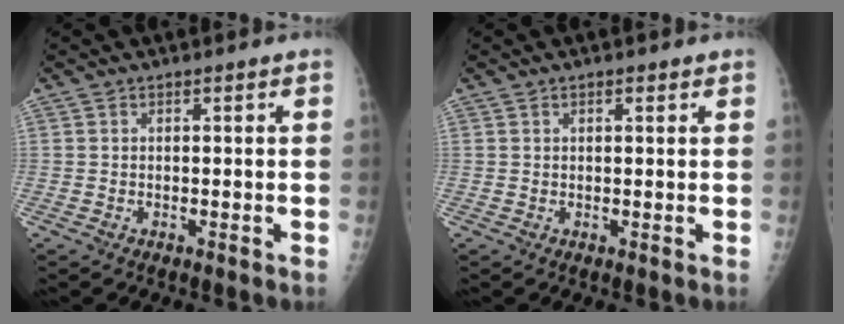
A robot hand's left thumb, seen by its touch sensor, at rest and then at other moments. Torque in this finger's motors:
{"motor_torque": [0.27, 0.41, -0.25, -0.19, 0.06]}